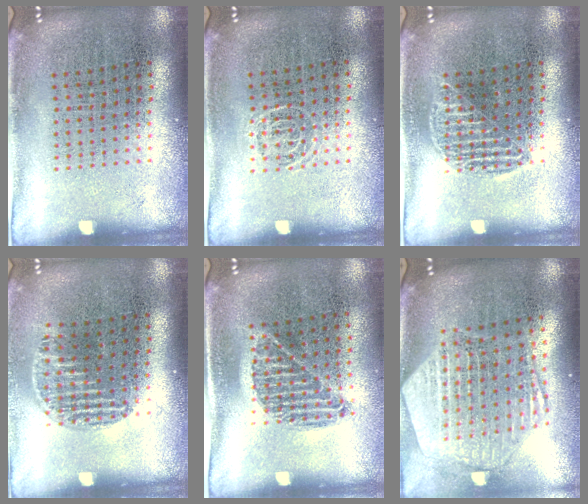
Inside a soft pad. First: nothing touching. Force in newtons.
{"total": 0.5, "press": 0.4, "slide": 0.3}
{"total": 1.2, "press": 1.2, "slide": 0.2}
{"total": 0.9, "press": 0.8, "slide": 0.5}
{"total": 0.9, "press": 0.8, "slide": 0.5}
{"total": 2.7, "press": 2.2, "slide": 1.6}